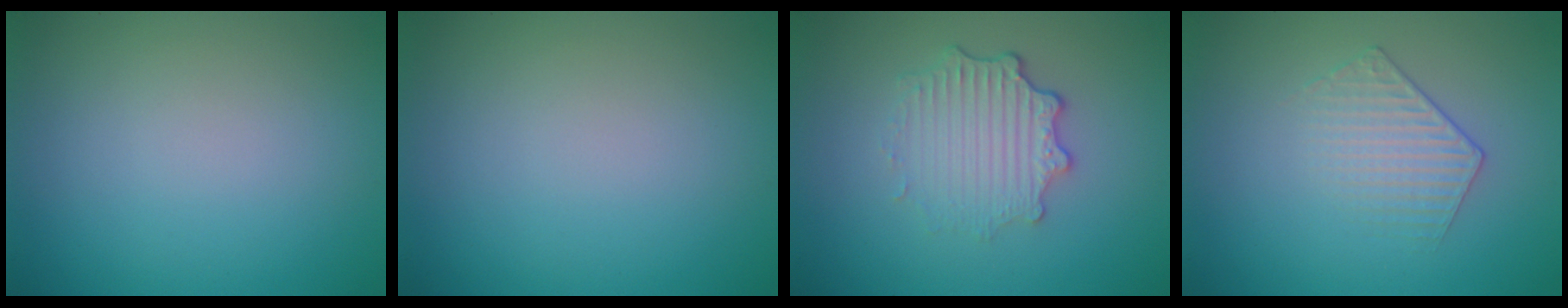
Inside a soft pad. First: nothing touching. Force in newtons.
{"total": 0.0}
{"total": 3.6, "press": 2.8, "slide": 2.3}
{"total": 1.7, "press": 1.2, "slide": 1.3}